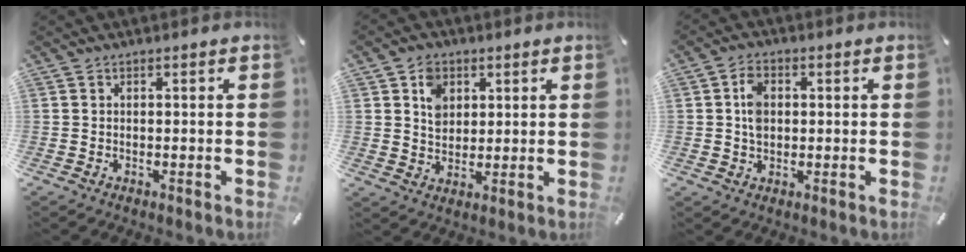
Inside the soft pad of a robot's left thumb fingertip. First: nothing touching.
{"total": 6.2, "force": [2.3, 5.3, 2.3], "torque": [-0.029, 0.000, 0.038]}
{"total": 4.8, "force": [0.5, 3.5, 3.3], "torque": [-0.051, 0.004, 0.005]}